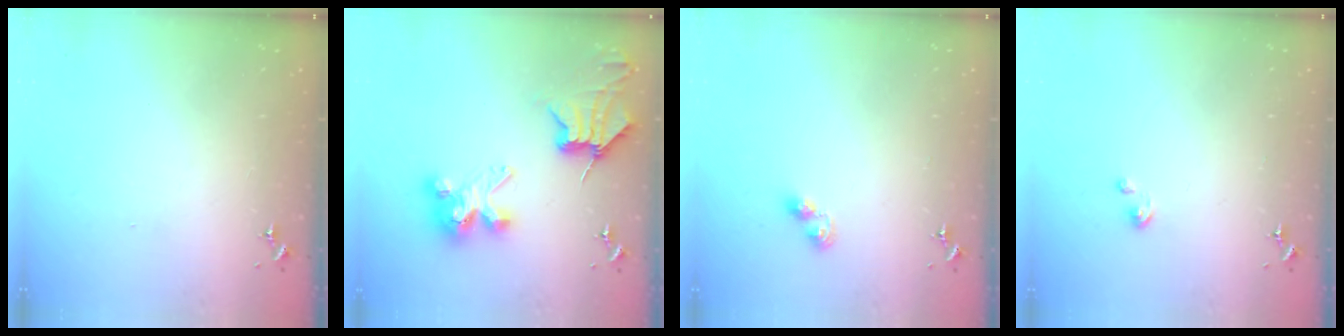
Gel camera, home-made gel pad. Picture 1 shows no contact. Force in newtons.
{"total": 10.0, "press": 9.9, "slide": 1.2}
{"total": 4.9, "press": 4.8, "slide": 0.5}
{"total": 1.1, "press": 1.1, "slide": 0.2}